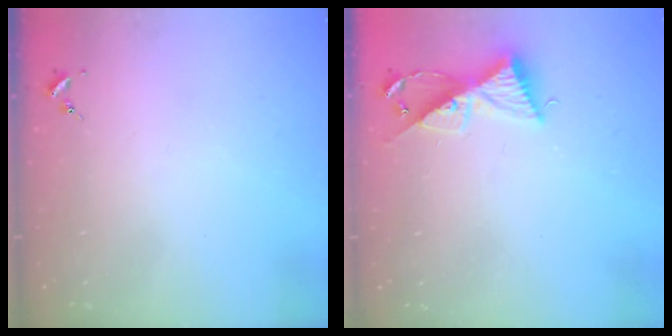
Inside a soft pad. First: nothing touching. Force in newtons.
{"total": 9.8, "press": 9.8, "slide": 0.2}